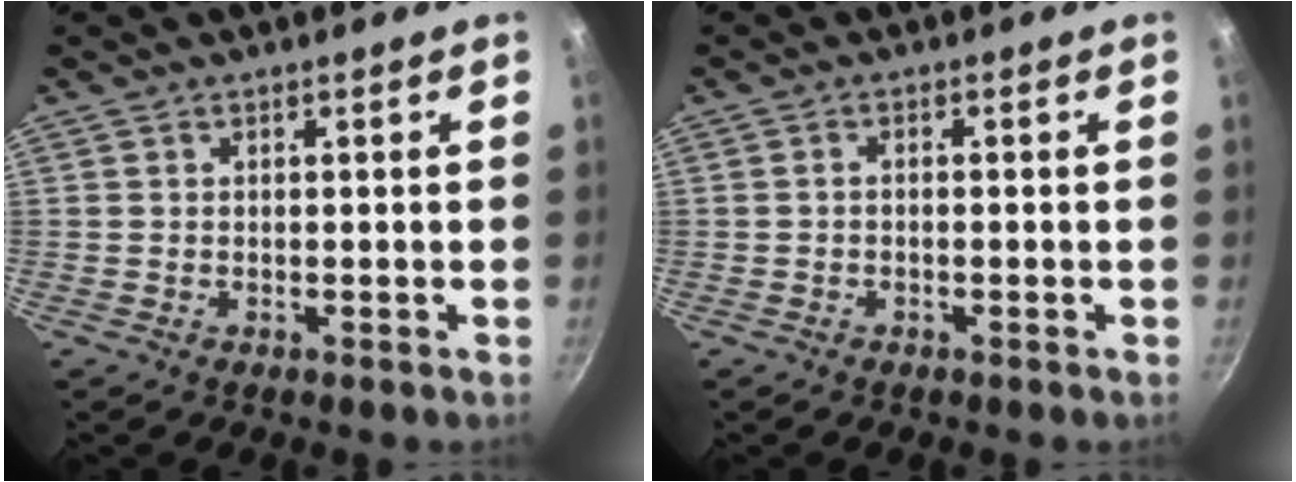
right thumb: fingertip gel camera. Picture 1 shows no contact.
{"total": 1.0, "force": [-0.6, 0.4, 0.7], "torque": [-0.018, 0.011, -0.011]}